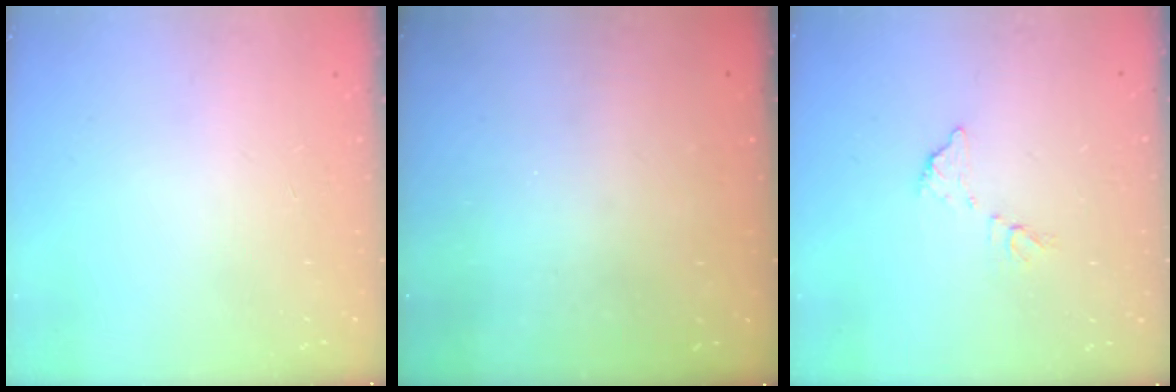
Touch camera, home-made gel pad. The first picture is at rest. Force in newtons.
{"total": 3.2, "press": 3.0, "slide": 1.1}
{"total": 6.7, "press": 6.7, "slide": 0.3}